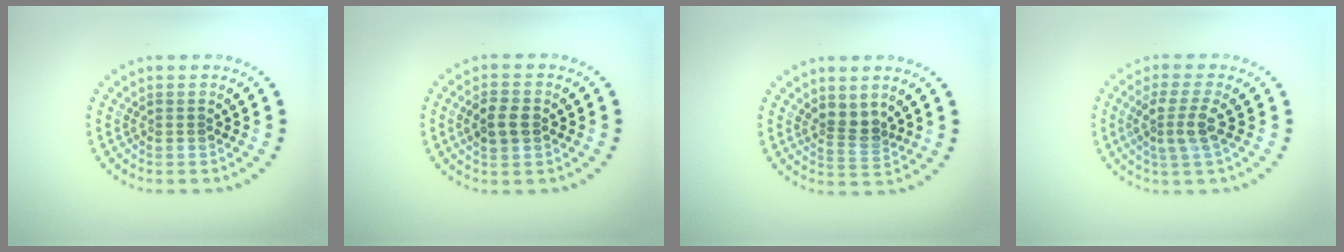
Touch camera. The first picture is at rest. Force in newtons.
{"total": 2.5, "press": 2.5, "slide": 0.3}
{"total": 2.3, "press": 1.9, "slide": 1.4}
{"total": 2.7, "press": 2.2, "slide": 1.6}